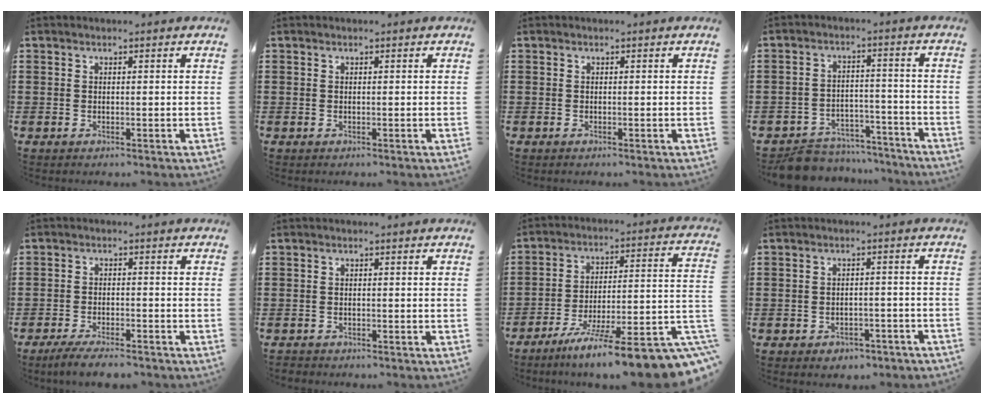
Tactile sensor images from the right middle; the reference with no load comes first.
{"total": 0.0}
{"total": 0.0}
{"total": 6.9, "force": [-6.7, 1.6, 0.6], "torque": [-0.009, 0.024, -0.132]}
{"total": 3.8, "force": [-3.5, 0.4, 1.5], "torque": [-0.038, -0.005, -0.071]}
{"total": 0.9, "force": [-0.8, 0.4, -0.1], "torque": [0.000, 0.003, -0.019]}
{"total": 11.5, "force": [-8.5, 0.1, 7.8], "torque": [-0.118, 0.002, -0.152]}
{"total": 2.3, "force": [-2.2, 0.8, 0.1], "torque": [-0.008, 0.002, -0.047]}